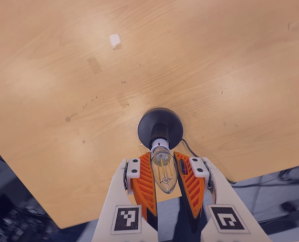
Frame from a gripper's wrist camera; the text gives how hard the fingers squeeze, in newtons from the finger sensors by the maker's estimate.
{"total": 14.3, "left": 13.7, "right": 14.9}